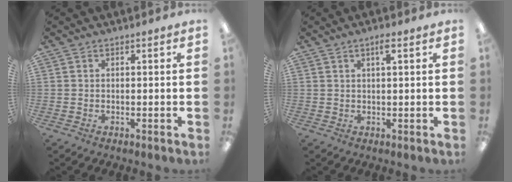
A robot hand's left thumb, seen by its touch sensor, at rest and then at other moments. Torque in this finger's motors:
{"motor_torque": [-0.30, -0.10, -0.32, -0.22, 0.00]}